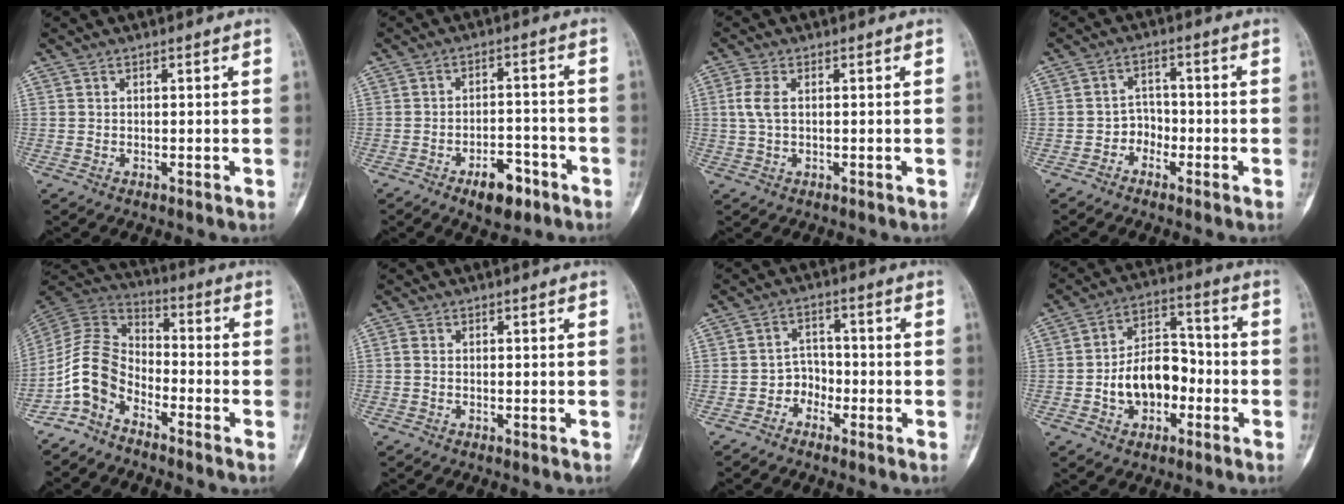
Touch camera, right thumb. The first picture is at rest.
{"total": 7.3, "force": [-4.3, 3.6, 4.7], "torque": [-0.054, 0.028, -0.062]}
{"total": 3.5, "force": [0.5, 1.7, 3.0], "torque": [-0.085, 0.006, 0.009]}
{"total": 3.3, "force": [-1.9, 2.6, 0.8], "torque": [0.016, 0.020, -0.044]}
{"total": 10.1, "force": [-5.9, 6.2, 5.5], "torque": [-0.103, 0.066, -0.132]}
{"total": 1.0, "force": [0.0, 0.6, 0.7], "torque": [-0.016, 0.000, -0.002]}
{"total": 3.6, "force": [-2.2, 2.8, 0.7], "torque": [0.017, 0.023, -0.050]}
{"total": 12.0, "force": [-3.1, 8.2, 8.2], "torque": [-0.102, 0.047, -0.054]}